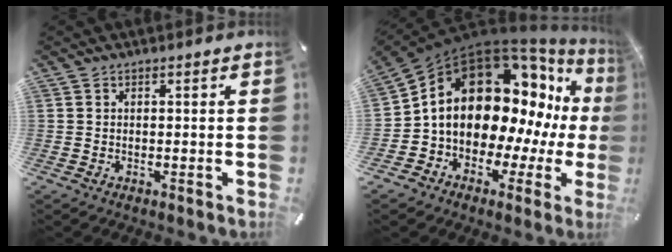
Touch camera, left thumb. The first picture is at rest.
{"total": 20.4, "force": [4.6, 14.1, 13.9], "torque": [-0.230, -0.055, 0.091]}